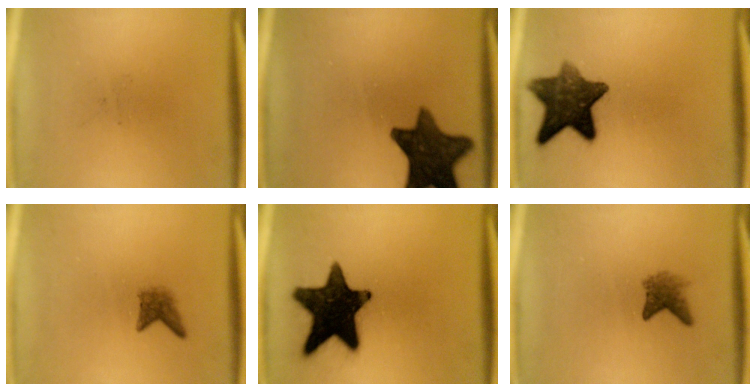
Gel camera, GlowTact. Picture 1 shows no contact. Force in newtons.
{"total": 12.9}
{"total": 10.9}
{"total": 2.1}
{"total": 17.7}
{"total": 2.7}